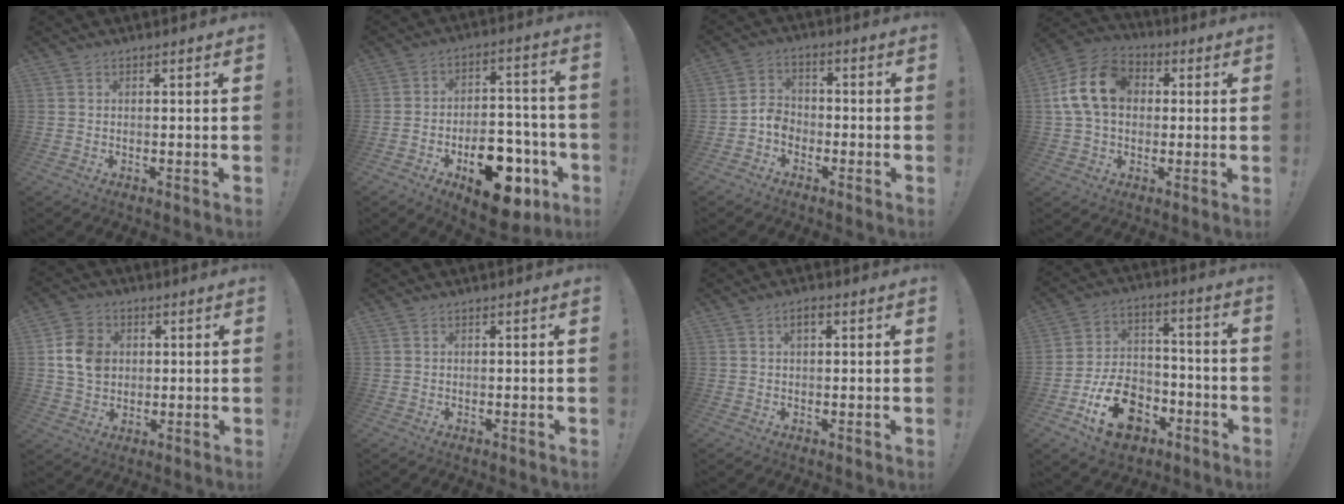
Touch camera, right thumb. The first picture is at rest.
{"total": 16.7, "force": [-8.5, 9.4, 10.9], "torque": [-0.130, 0.078, -0.121]}
{"total": 5.7, "force": [-3.3, 4.0, 2.2], "torque": [-0.041, 0.023, -0.059]}
{"total": 16.0, "force": [2.6, 12.1, 10.2], "torque": [-0.192, 0.013, 0.052]}
{"total": 10.2, "force": [1.6, 8.7, 5.1], "torque": [-0.081, 0.005, 0.034]}
{"total": 0.0}
{"total": 2.3, "force": [0.8, 1.0, 1.8], "torque": [-0.031, 0.004, 0.012]}
{"total": 17.6, "force": [-8.9, 11.7, 9.6], "torque": [-0.147, 0.070, -0.143]}